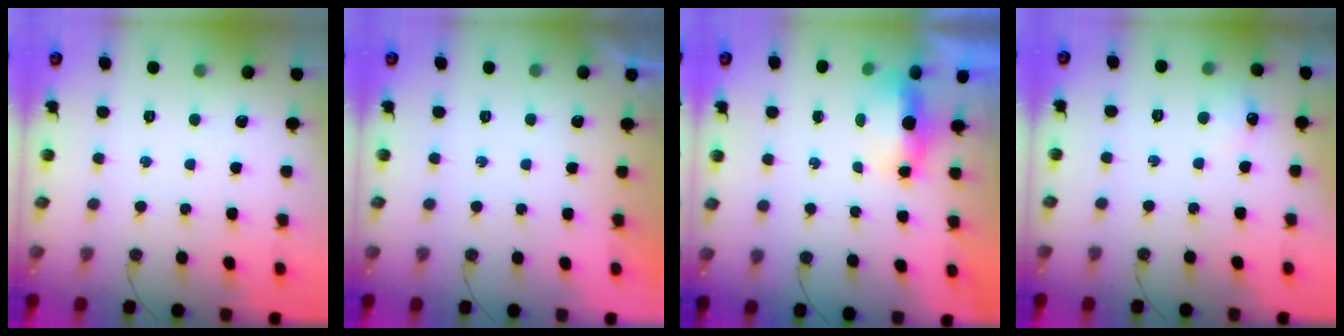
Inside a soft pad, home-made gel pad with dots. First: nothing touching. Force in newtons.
{"total": 0.0}
{"total": 5.0, "press": 4.9, "slide": 1.2}
{"total": 5.3, "press": 5.3, "slide": 0.7}